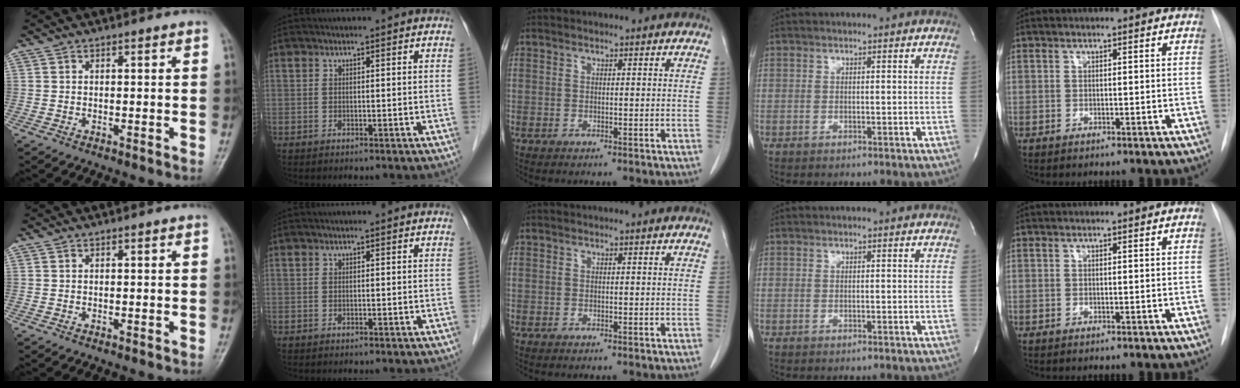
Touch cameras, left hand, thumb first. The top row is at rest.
{}